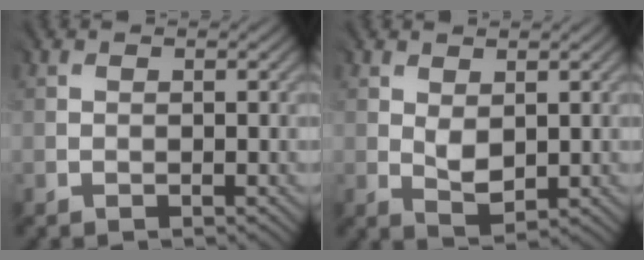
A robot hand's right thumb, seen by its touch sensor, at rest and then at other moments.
{"total": 2.8, "force": [0.6, 1.7, 2.1], "torque": [-0.045, -0.004, 0.019]}